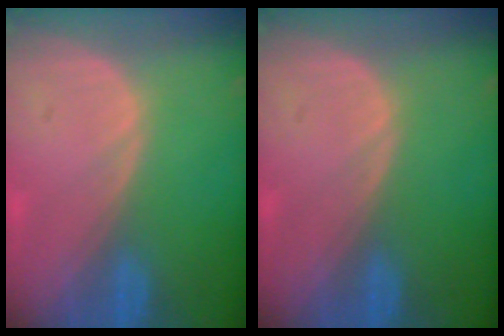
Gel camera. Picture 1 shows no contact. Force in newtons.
{"total": 0.0}